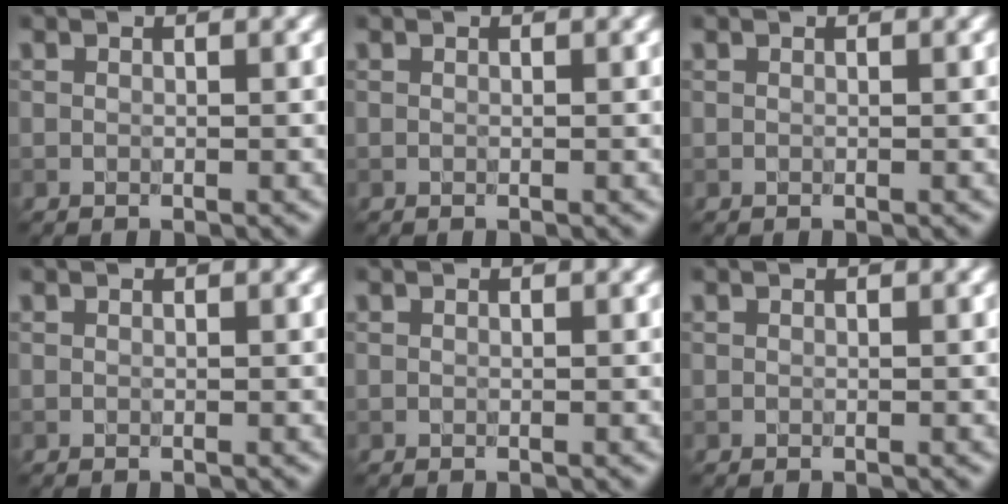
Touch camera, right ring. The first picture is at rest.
{"total": 0.0}
{"total": 0.0}
{"total": 0.0}
{"total": 0.0}
{"total": 0.0}